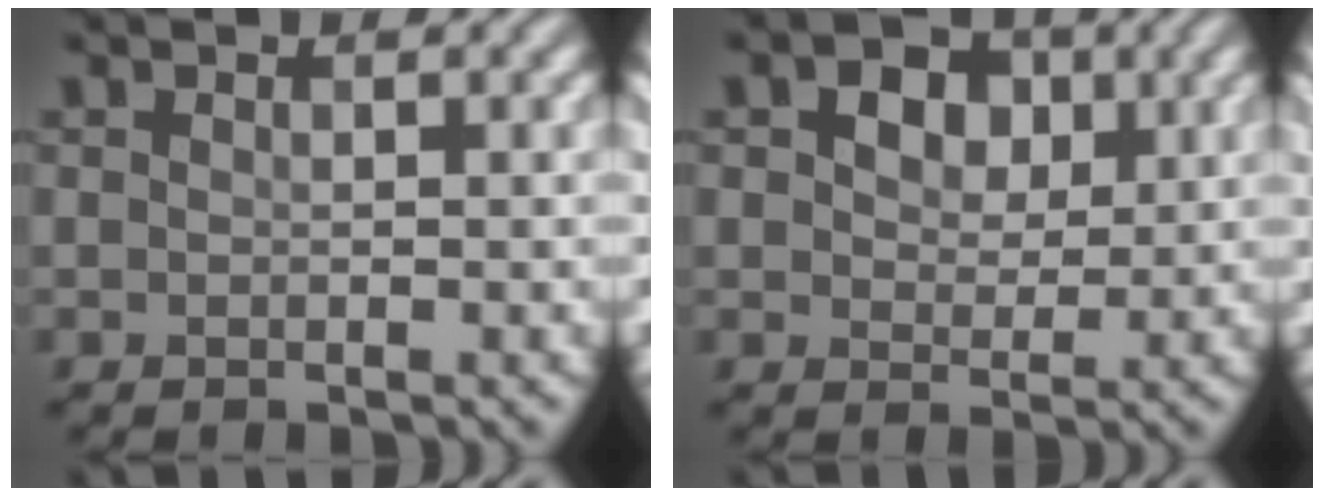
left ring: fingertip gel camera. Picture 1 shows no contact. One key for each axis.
{"total": 5.3, "fx": 2.3, "fy": 3.6, "fz": 3.2, "tx": -0.058, "ty": 0.006, "tz": 0.023}